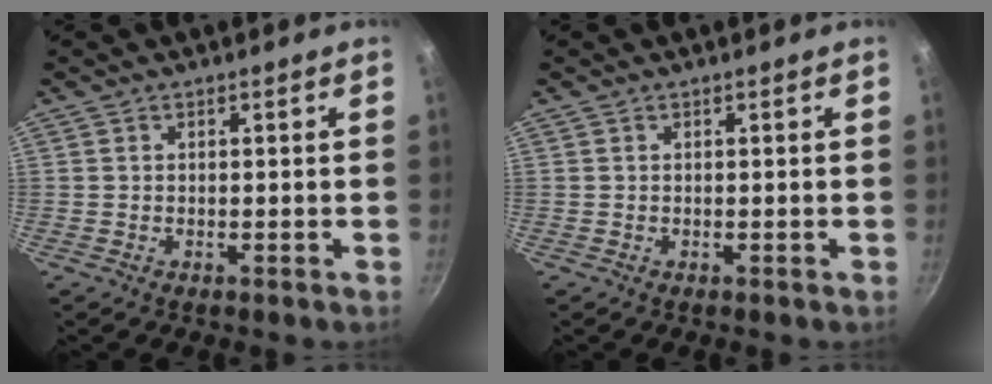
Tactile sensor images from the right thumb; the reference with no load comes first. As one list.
[{"total": 0.0}]